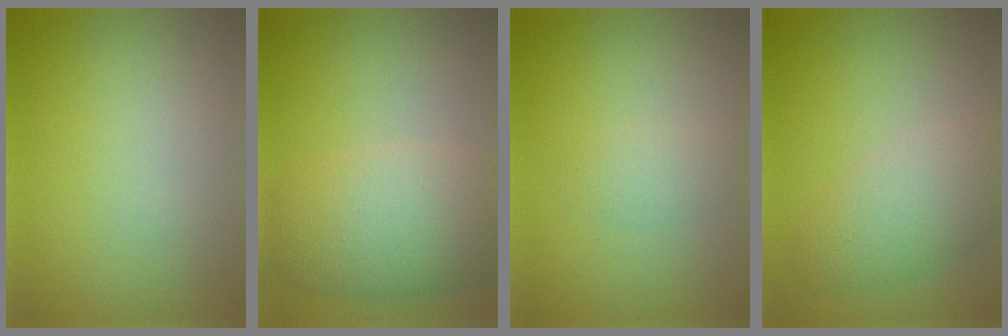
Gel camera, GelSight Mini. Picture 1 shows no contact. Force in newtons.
{"total": 7.6, "press": 7.6, "slide": 0.6}
{"total": 1.5, "press": 1.5, "slide": 0.0}
{"total": 4.3, "press": 4.3, "slide": 0.0}